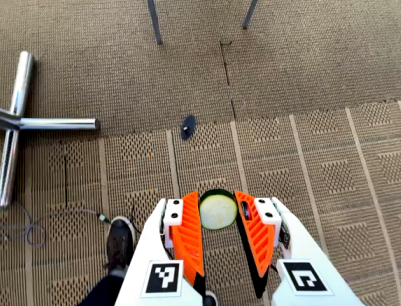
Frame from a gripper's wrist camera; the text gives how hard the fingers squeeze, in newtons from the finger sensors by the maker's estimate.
{"total": 7.6, "left": 7.5, "right": 7.7}